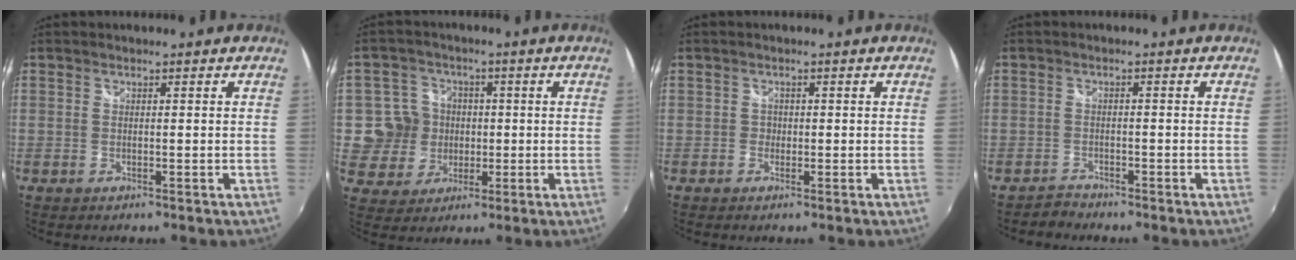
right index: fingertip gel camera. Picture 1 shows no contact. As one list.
[{"total": 8.4, "force": [-0.1, 8.4, 0.9], "torque": [-0.034, 0.015, -0.004]}, {"total": 1.2, "force": [-0.4, 1.1, 0.1], "torque": [-0.001, -0.002, -0.007]}, {"total": 2.2, "force": [-1.9, 1.0, -0.4], "torque": [0.001, 0.006, -0.036]}]